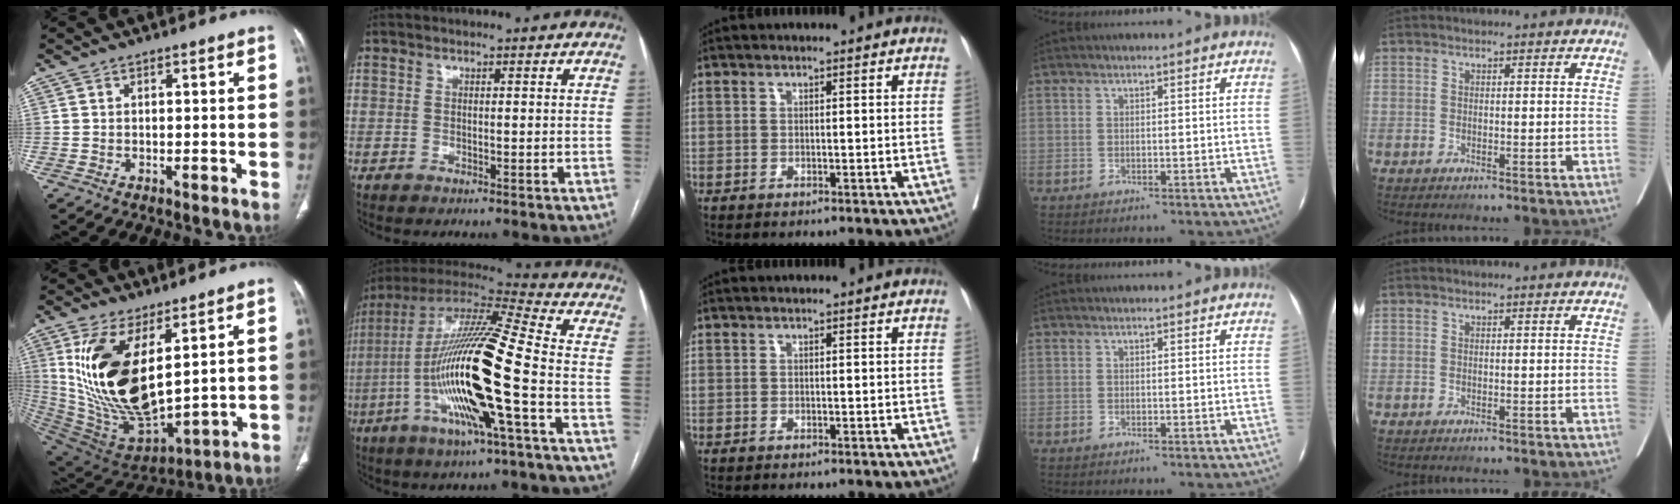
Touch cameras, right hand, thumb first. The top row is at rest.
{"thumb": {"total": 21.8, "force": [6.4, 10.1, 18.2], "torque": [-0.344, -0.038, 0.145]}, "index": {"total": 22.2, "force": [-5.2, 1.2, 21.6], "torque": [-0.428, -0.016, -0.104]}}